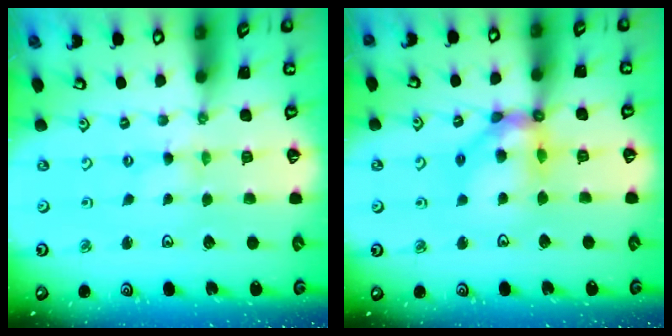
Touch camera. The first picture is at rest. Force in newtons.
{"total": 13.2, "press": 13.1, "slide": 1.8}